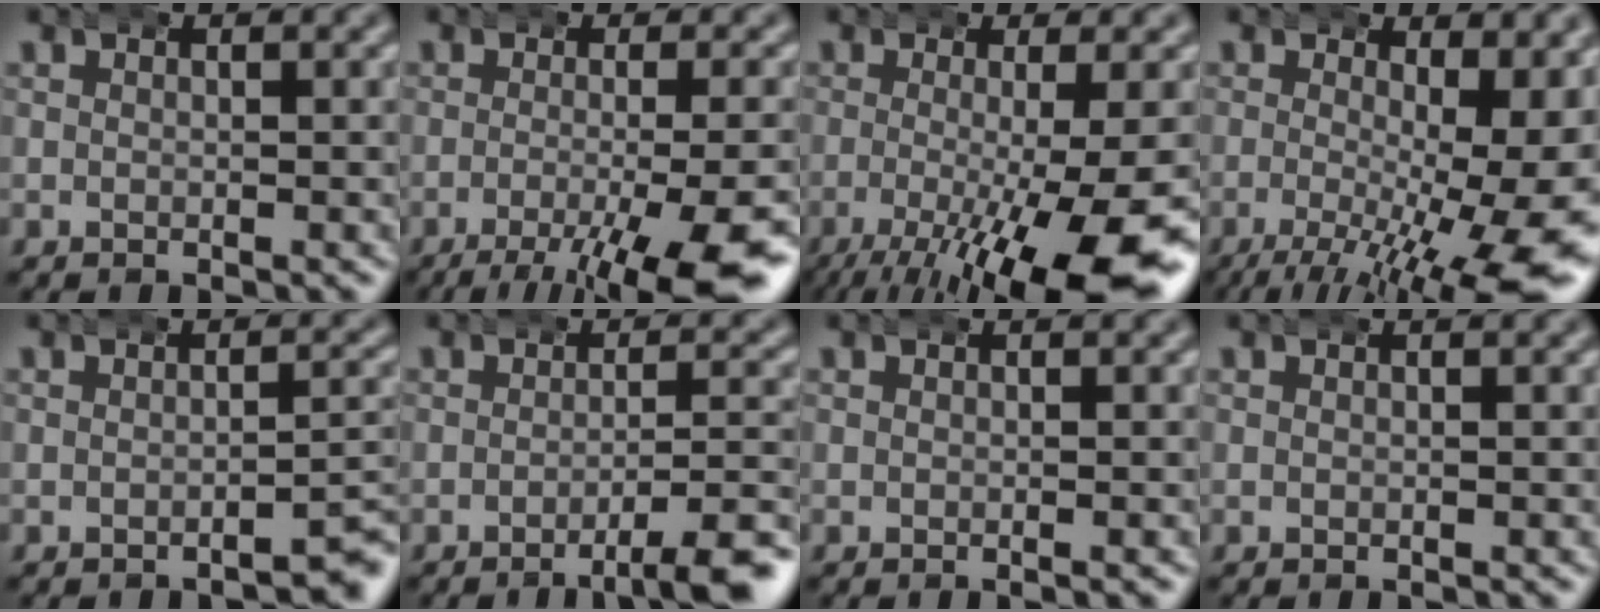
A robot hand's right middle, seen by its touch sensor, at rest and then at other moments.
{"total": 8.5, "force": [-4.9, 2.7, 6.4], "torque": [-0.092, -0.027, -0.062]}
{"total": 10.0, "force": [-3.6, 3.4, 8.7], "torque": [-0.145, -0.039, -0.031]}
{"total": 8.8, "force": [-1.9, 3.6, 7.8], "torque": [-0.113, -0.040, -0.013]}
{"total": 2.5, "force": [-2.0, 0.3, 1.5], "torque": [-0.022, 0.002, -0.032]}
{"total": 4.2, "force": [-2.8, 0.3, 3.1], "torque": [-0.043, -0.002, -0.048]}
{"total": 0.0}
{"total": 0.0}